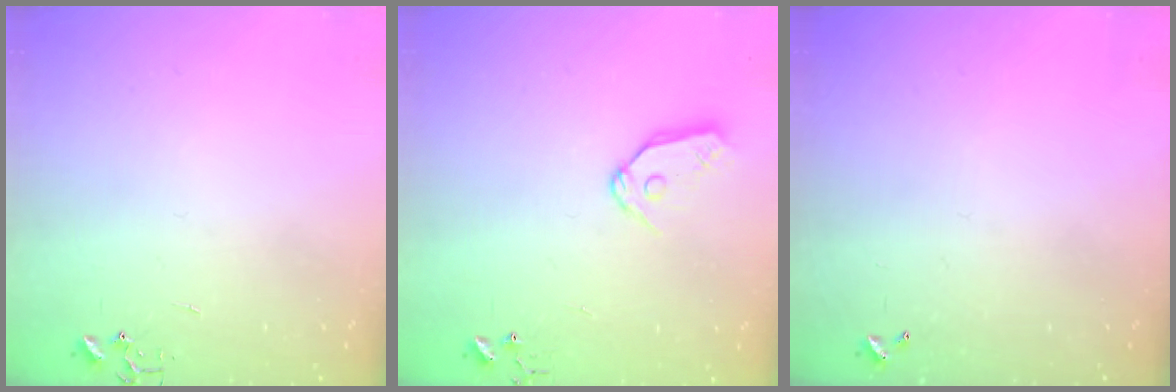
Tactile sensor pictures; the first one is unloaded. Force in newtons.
{"total": 8.9, "press": 8.9, "slide": 1.0}
{"total": 0.0}